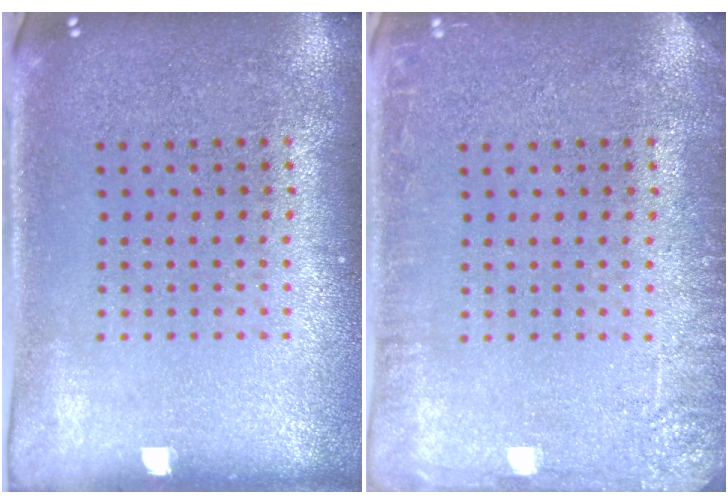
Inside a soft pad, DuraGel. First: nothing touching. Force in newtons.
{"total": 2.4, "press": 2.3, "slide": 0.3}